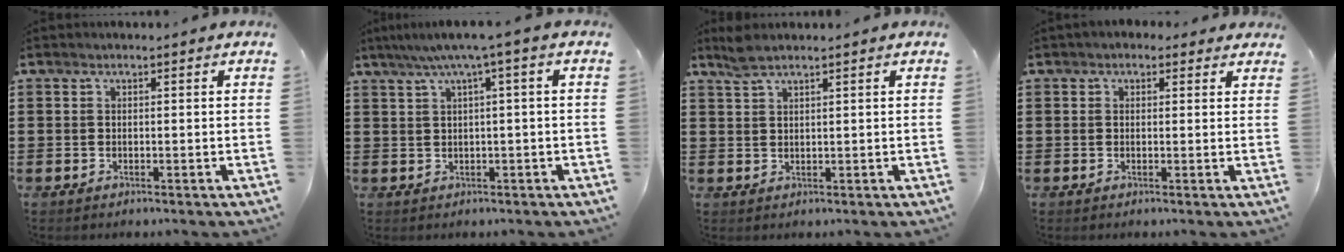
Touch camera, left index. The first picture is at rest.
{"total": 3.7, "force": [0.7, -0.3, 3.6], "torque": [-0.068, -0.002, 0.007]}
{"total": 2.4, "force": [1.9, 0.4, 1.4], "torque": [-0.031, 0.003, 0.035]}
{"total": 1.5, "force": [0.9, 1.1, 0.5], "torque": [-0.005, 0.006, 0.015]}